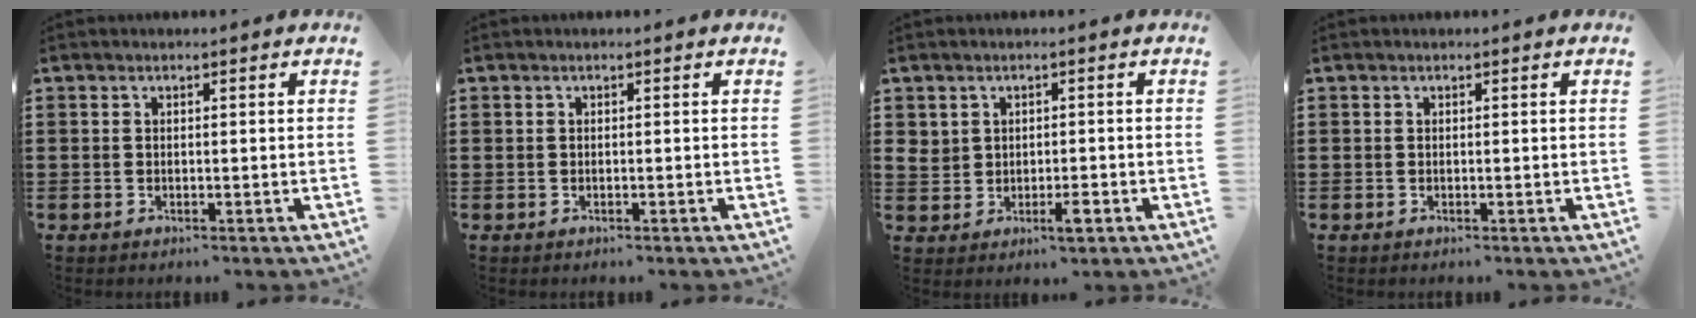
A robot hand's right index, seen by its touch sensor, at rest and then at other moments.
{"total": 0.0}
{"total": 2.8, "force": [-0.3, 2.1, 1.9], "torque": [-0.048, 0.002, -0.008]}
{"total": 0.0}